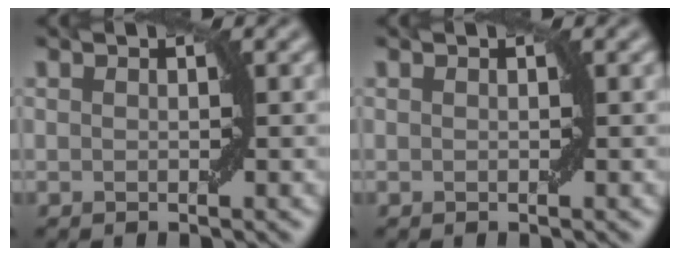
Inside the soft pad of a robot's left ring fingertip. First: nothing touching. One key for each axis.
{"total": 0.0}